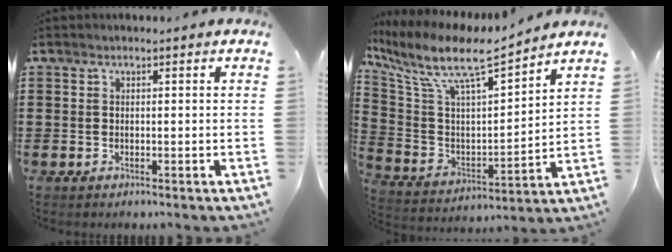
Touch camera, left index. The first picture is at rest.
{"total": 9.9, "force": [7.4, 1.7, 6.3], "torque": [-0.152, -0.048, 0.122]}